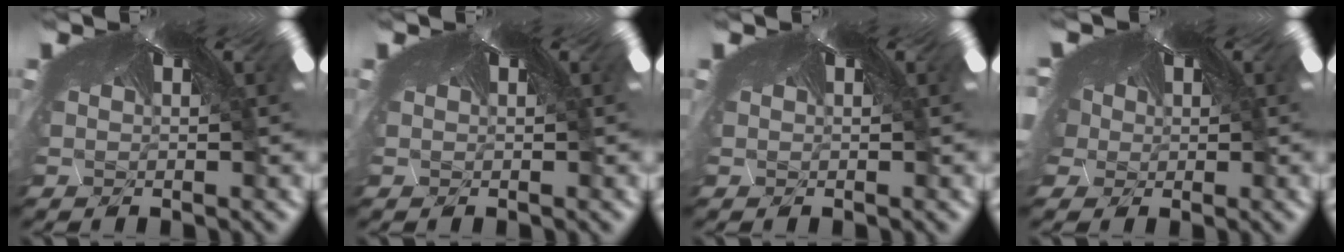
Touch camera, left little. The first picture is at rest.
{"total": 0.0}
{"total": 0.0}
{"total": 3.2, "force": [-2.3, 1.1, 1.9], "torque": [-0.048, -0.012, -0.021]}